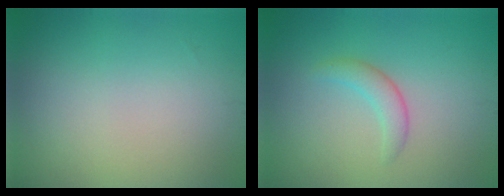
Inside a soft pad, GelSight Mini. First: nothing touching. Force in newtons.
{"total": 1.8, "press": 1.8, "slide": 0.1}